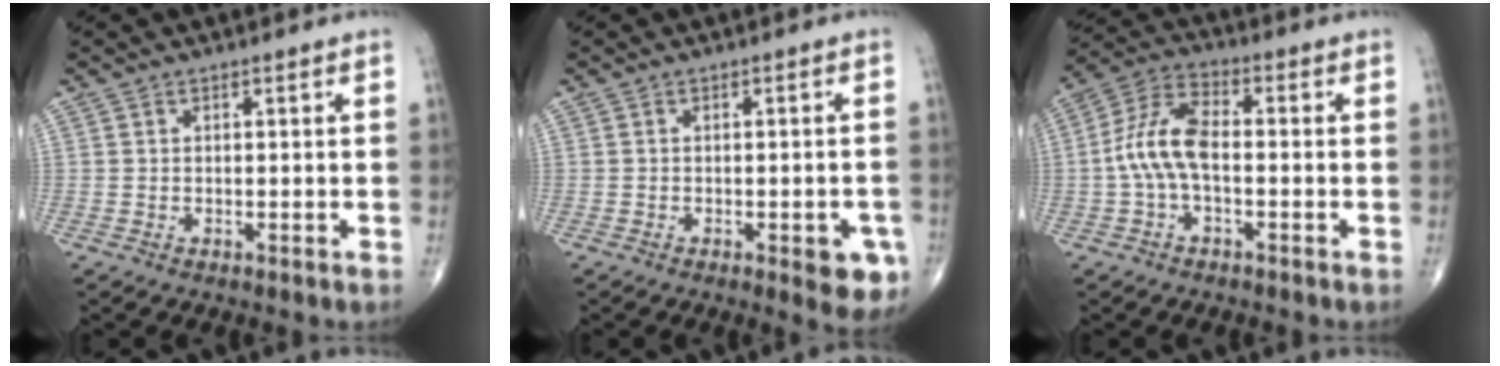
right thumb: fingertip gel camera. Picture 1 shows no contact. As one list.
[{"total": 5.9, "force": [-2.4, 2.2, 4.9], "torque": [-0.041, 0.000, -0.025]}, {"total": 9.4, "force": [-1.2, 4.7, 8.0], "torque": [-0.170, 0.033, -0.030]}]